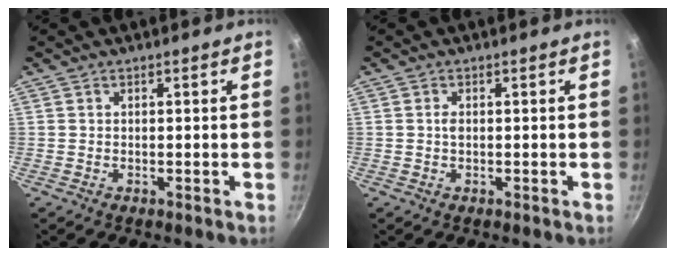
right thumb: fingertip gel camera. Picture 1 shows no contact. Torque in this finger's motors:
{"motor_torque": [0.10, 0.35, 0.32, 0.31, -0.03]}